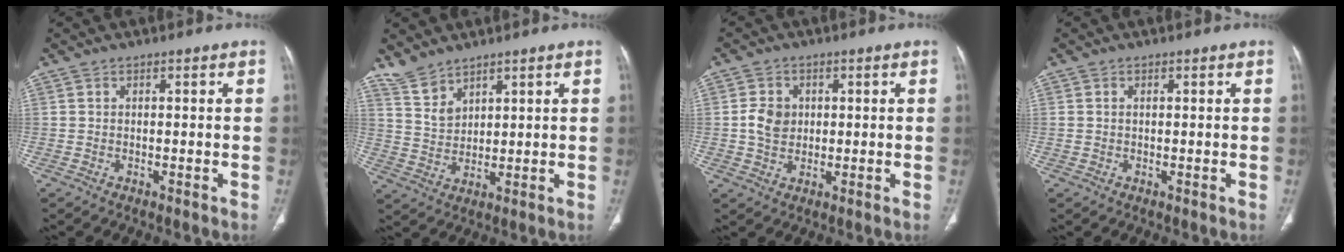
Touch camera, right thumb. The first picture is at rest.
{"total": 5.3, "force": [4.6, 2.1, 1.4], "torque": [-0.020, -0.024, 0.105]}
{"total": 5.0, "force": [0.5, 4.1, 2.8], "torque": [-0.036, -0.001, 0.011]}
{"total": 0.8, "force": [0.2, 0.5, 0.5], "torque": [-0.016, 0.006, 0.008]}